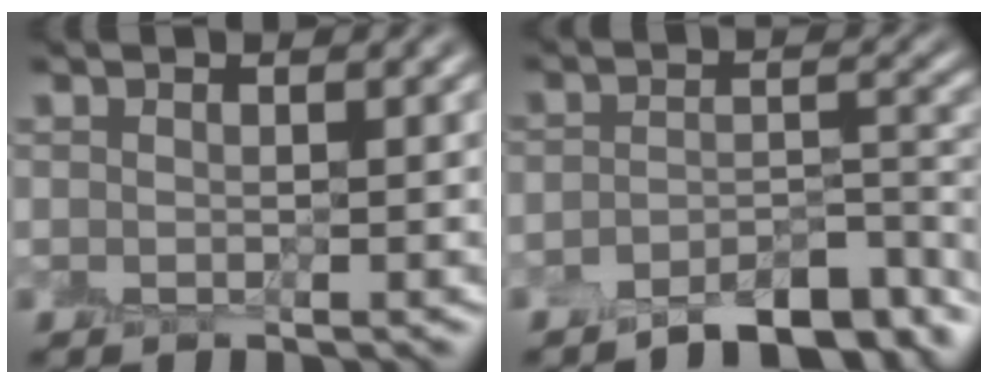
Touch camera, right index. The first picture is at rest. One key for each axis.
{"total": 7.1, "fx": -5.9, "fy": 2.1, "fz": 3.3, "tx": -0.048, "ty": -0.003, "tz": -0.092}